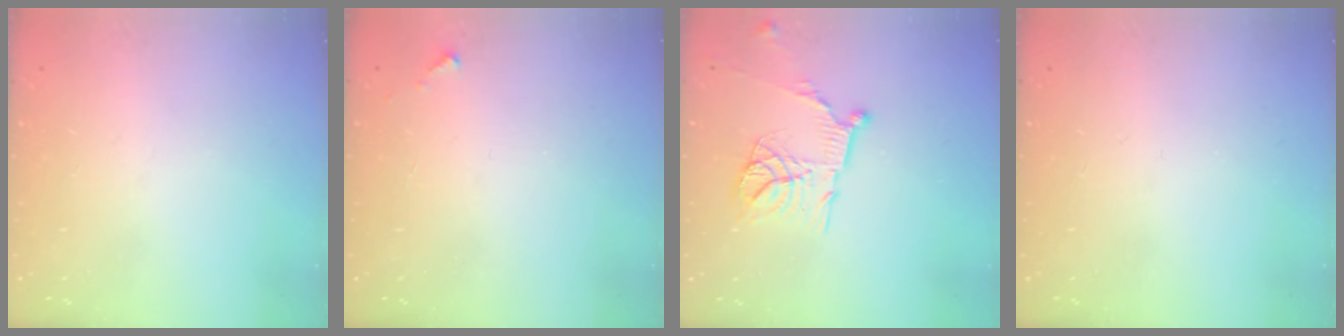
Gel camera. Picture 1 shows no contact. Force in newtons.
{"total": 2.8, "press": 2.8, "slide": 0.1}
{"total": 14.7, "press": 14.7, "slide": 1.6}
{"total": 0.0}